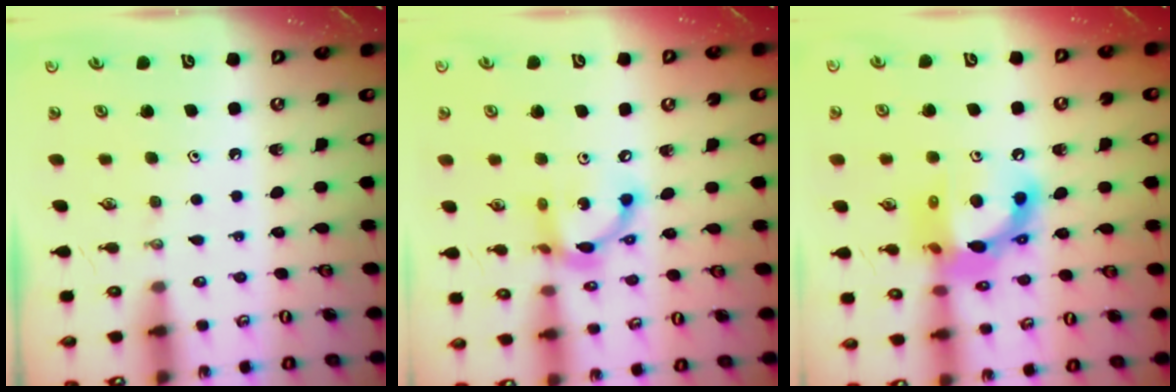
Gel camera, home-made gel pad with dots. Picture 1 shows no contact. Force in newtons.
{"total": 13.0, "press": 12.9, "slide": 0.9}
{"total": 14.9, "press": 14.8, "slide": 1.5}